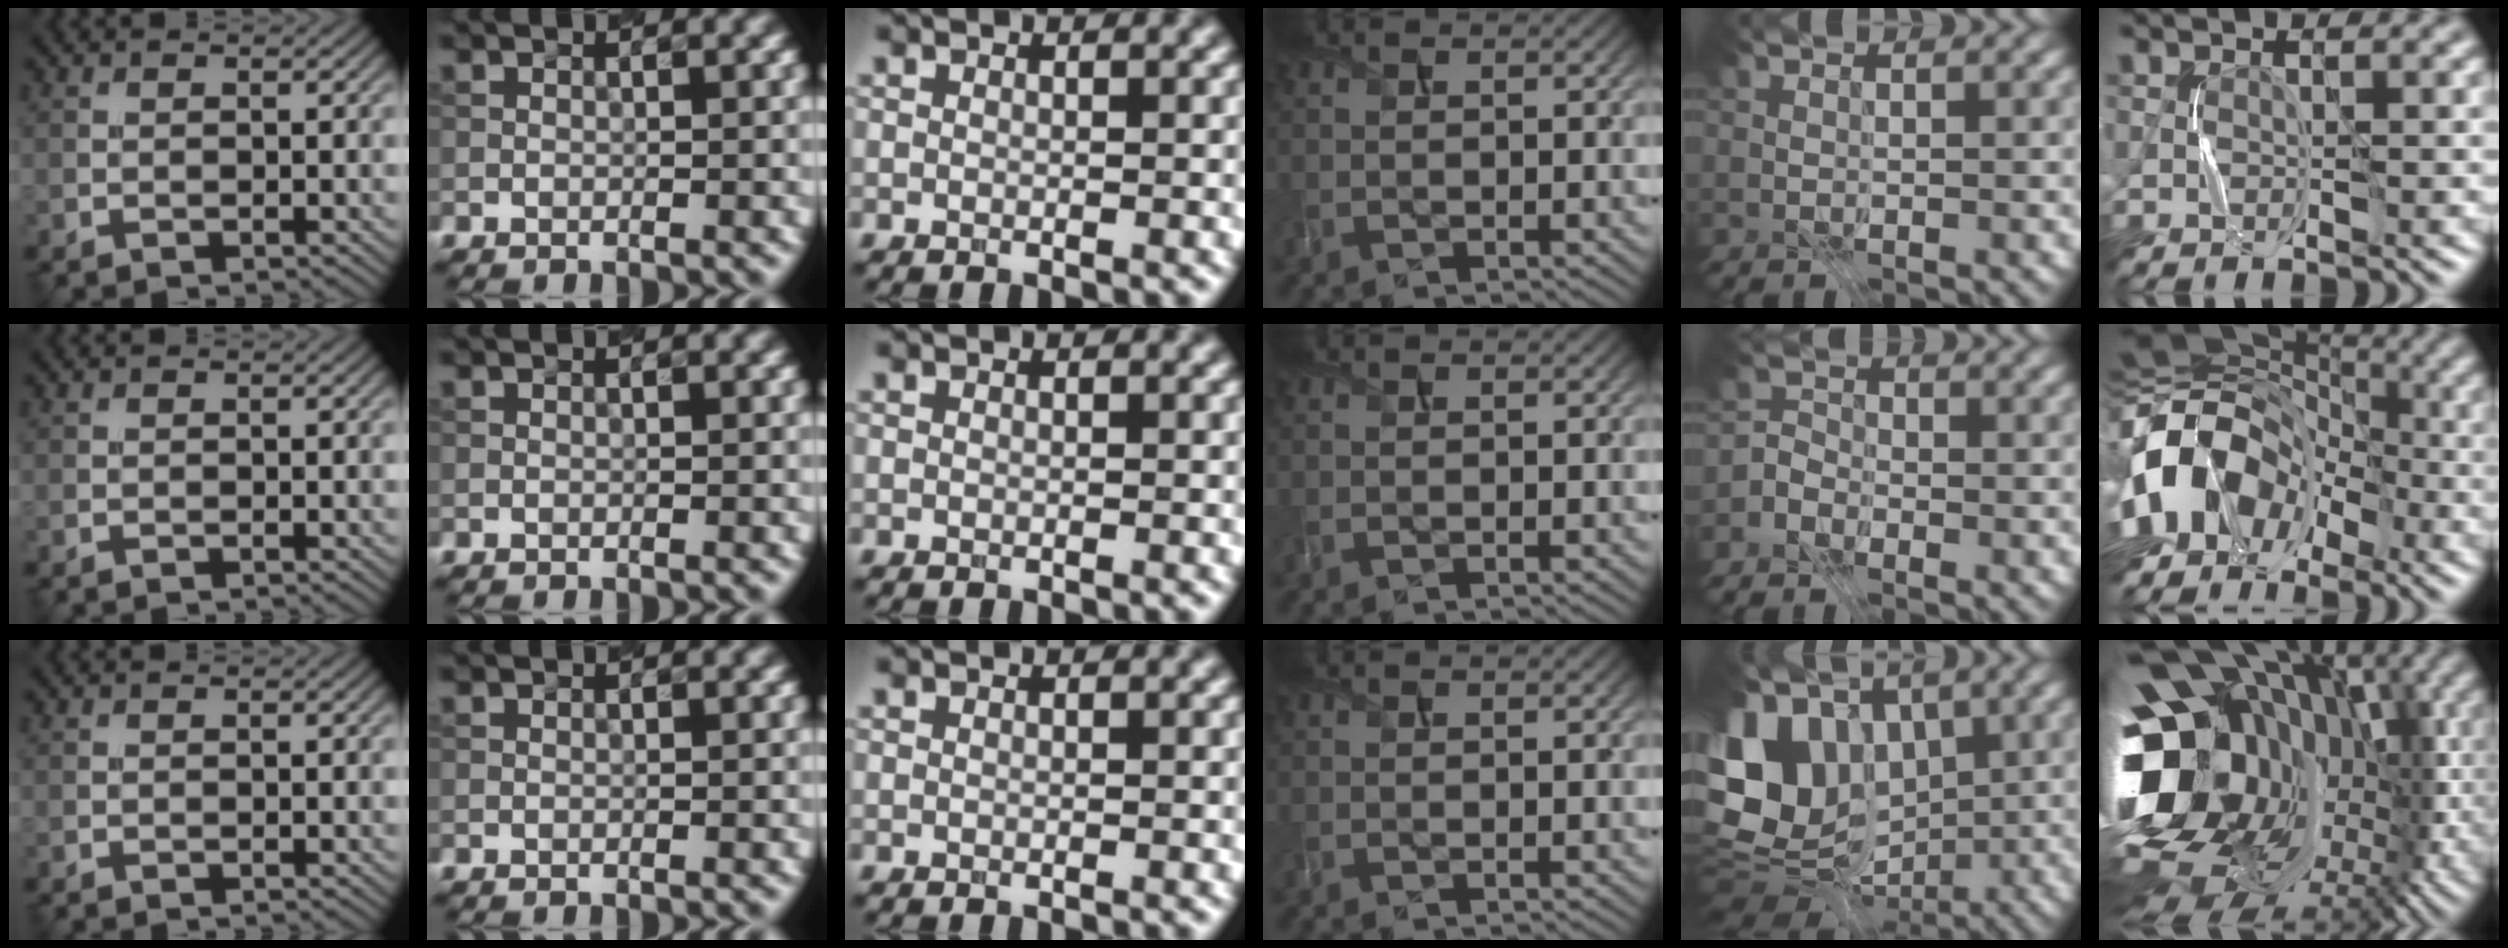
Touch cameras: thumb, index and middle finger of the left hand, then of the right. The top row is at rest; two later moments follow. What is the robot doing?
{"motion": "press", "object": "stapler"}